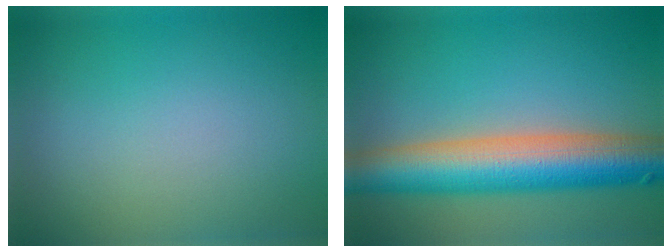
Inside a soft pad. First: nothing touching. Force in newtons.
{"total": 10.1, "press": 10.1, "slide": 0.4}